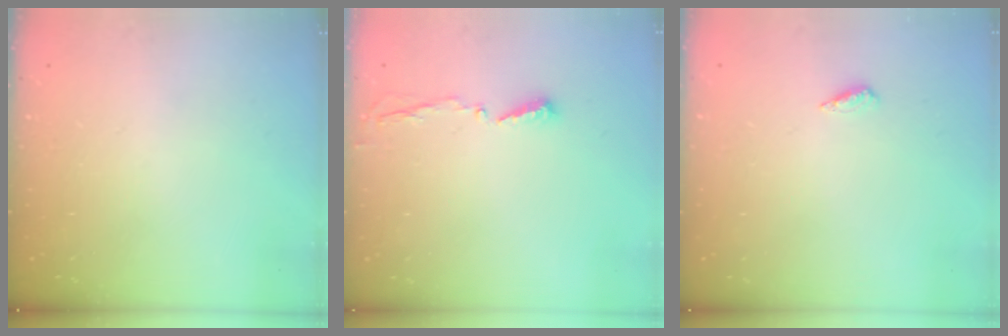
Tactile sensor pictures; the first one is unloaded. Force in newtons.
{"total": 3.4, "press": 3.4, "slide": 0.4}
{"total": 2.6, "press": 2.2, "slide": 1.3}